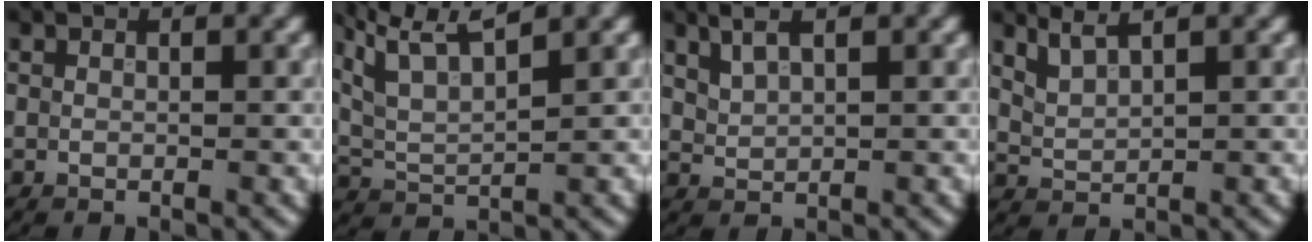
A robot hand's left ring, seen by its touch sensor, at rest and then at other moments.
{"total": 7.4, "force": [5.2, 1.9, 4.9], "torque": [-0.098, 0.030, 0.071]}
{"total": 2.4, "force": [1.7, 0.7, 1.5], "torque": [-0.030, 0.008, 0.036]}
{"total": 2.4, "force": [2.0, 0.5, 1.3], "torque": [-0.028, 0.004, 0.050]}